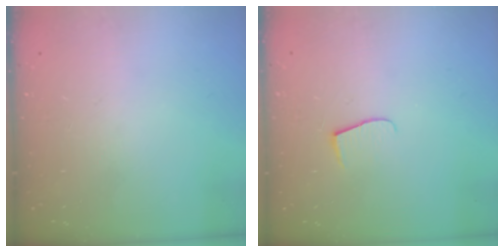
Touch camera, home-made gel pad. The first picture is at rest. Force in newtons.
{"total": 5.5, "press": 5.5, "slide": 0.6}